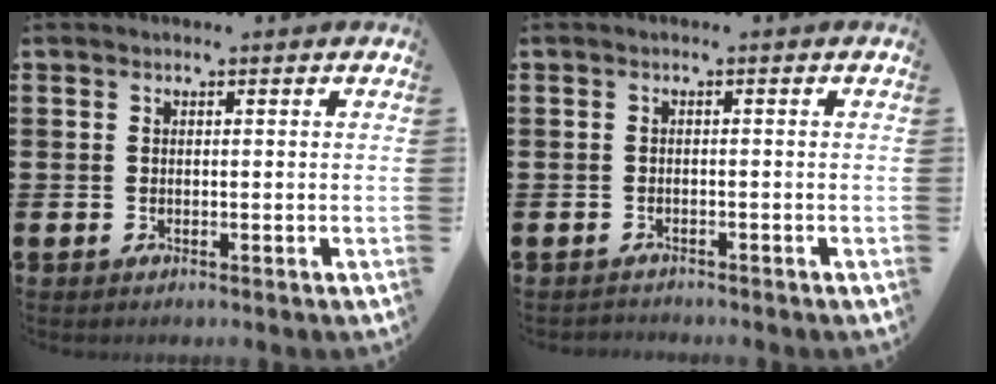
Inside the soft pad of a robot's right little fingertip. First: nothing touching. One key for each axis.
{"total": 0.7, "fx": -0.7, "fy": 0.1, "fz": -0.1, "tx": -0.001, "ty": -0.001, "tz": -0.016}